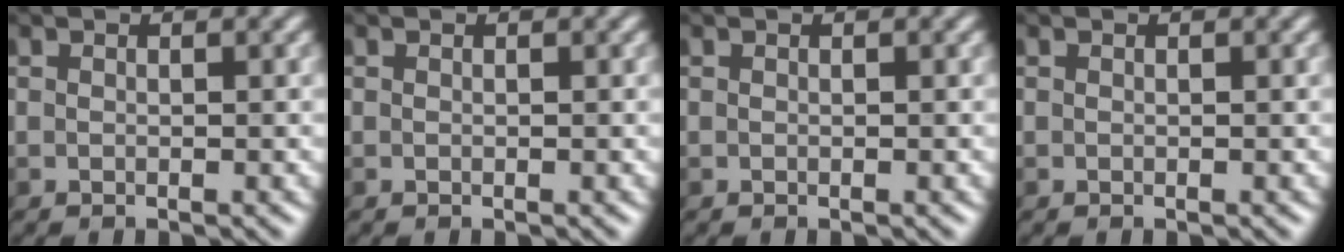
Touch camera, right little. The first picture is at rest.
{"total": 0.0}
{"total": 0.0}
{"total": 0.0}